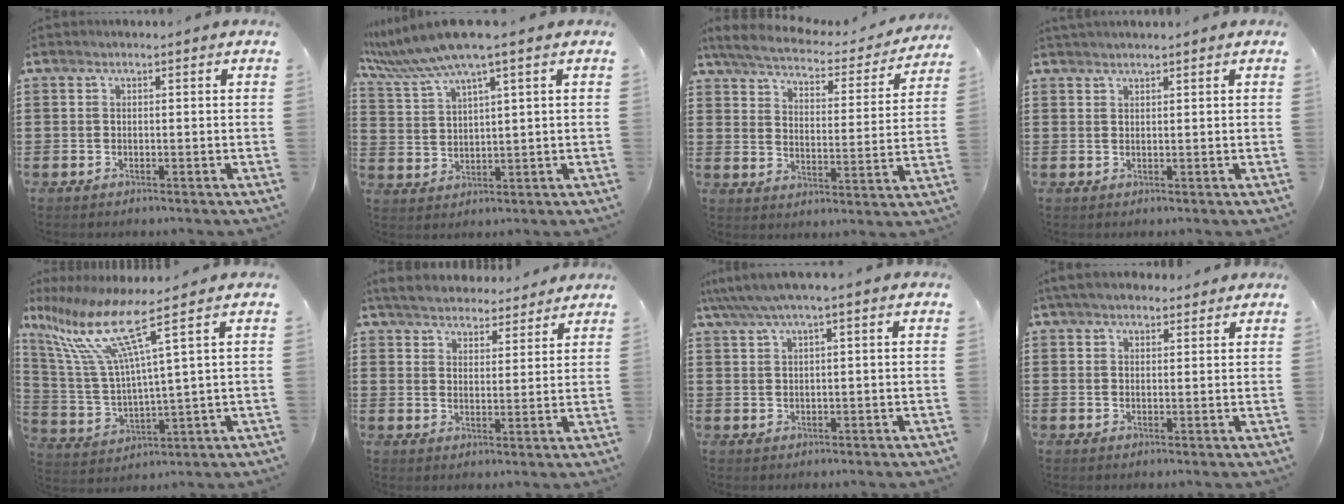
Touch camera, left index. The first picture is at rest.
{"total": 7.5, "force": [5.4, -0.1, 5.3], "torque": [-0.124, -0.024, 0.093]}
{"total": 4.7, "force": [4.4, 0.6, 1.6], "torque": [-0.056, -0.029, 0.070]}
{"total": 1.1, "force": [1.1, 0.0, 0.3], "torque": [-0.007, 0.001, 0.022]}
{"total": 12.7, "force": [7.2, 1.6, 10.4], "torque": [-0.249, -0.040, 0.110]}
{"total": 4.6, "force": [4.4, 1.0, 0.6], "torque": [-0.031, -0.018, 0.079]}
{"total": 2.6, "force": [1.3, -0.1, 2.3], "torque": [-0.046, 0.000, 0.023]}
{"total": 3.8, "force": [3.3, 1.2, 1.4], "torque": [-0.036, 0.000, 0.062]}